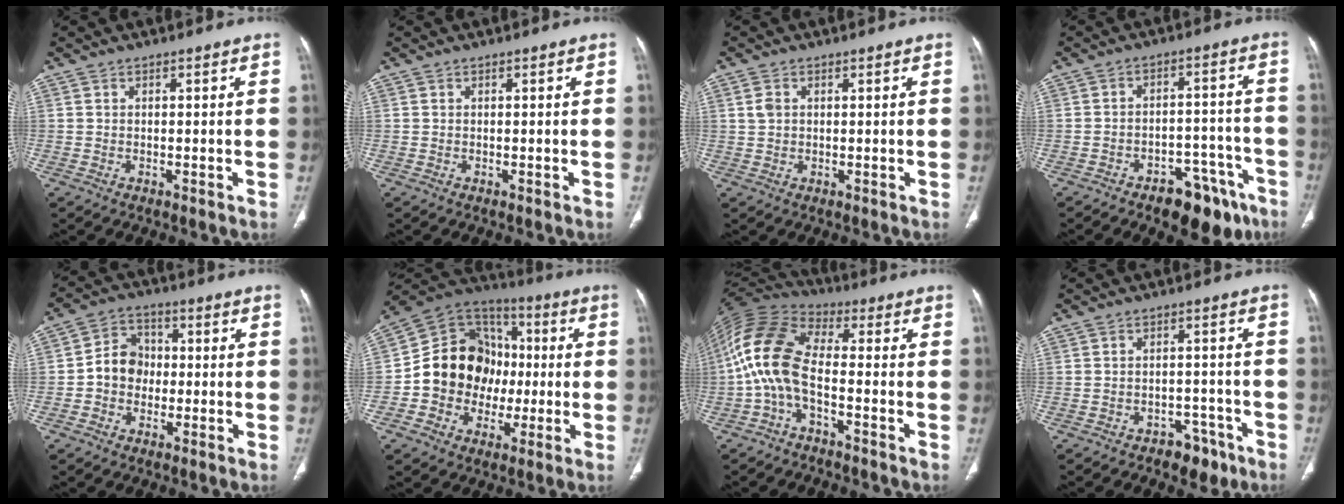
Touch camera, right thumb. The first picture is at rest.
{"total": 0.0}
{"total": 2.2, "force": [0.6, 1.5, 1.4], "torque": [-0.032, 0.004, 0.015]}
{"total": 12.7, "force": [-8.5, 6.1, 7.2], "torque": [-0.061, 0.067, -0.115]}
{"total": 7.5, "force": [-0.8, 6.5, 3.7], "torque": [-0.038, 0.025, -0.027]}
{"total": 18.2, "force": [-1.3, 15.5, 9.5], "torque": [-0.109, 0.037, -0.025]}
{"total": 12.6, "force": [-2.7, 6.1, 10.6], "torque": [-0.227, 0.047, -0.064]}
{"total": 5.6, "force": [-3.8, 3.4, 2.3], "torque": [-0.011, 0.032, -0.049]}